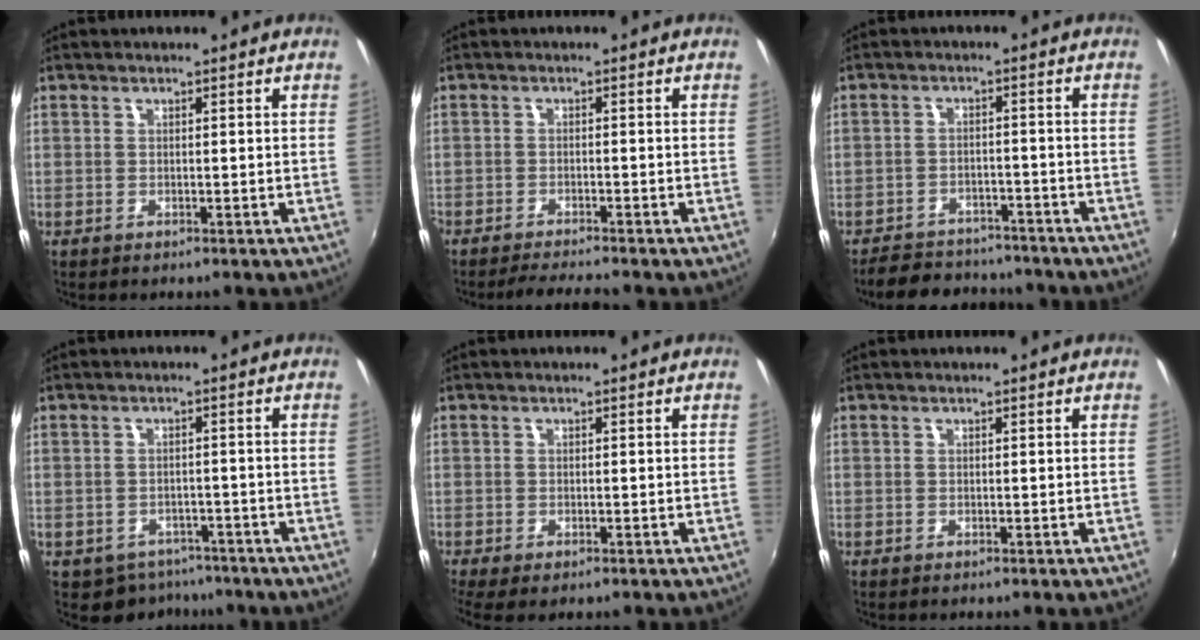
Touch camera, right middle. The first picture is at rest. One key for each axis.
{"total": 4.3, "fx": -4.1, "fy": -0.1, "fz": 1.5, "tx": -0.044, "ty": -0.004, "tz": -0.068}
{"total": 11.3, "fx": -9.7, "fy": 4.7, "fz": 3.3, "tx": -0.086, "ty": 0.013, "tz": -0.134}
{"total": 6.0, "fx": -4.4, "fy": 3.9, "fz": 1.2, "tx": -0.033, "ty": -0.002, "tz": -0.055}
{"total": 3.3, "fx": -2.1, "fy": 1.1, "fz": 2.3, "tx": -0.046, "ty": -0.019, "tz": -0.031}
{"total": 0.0}